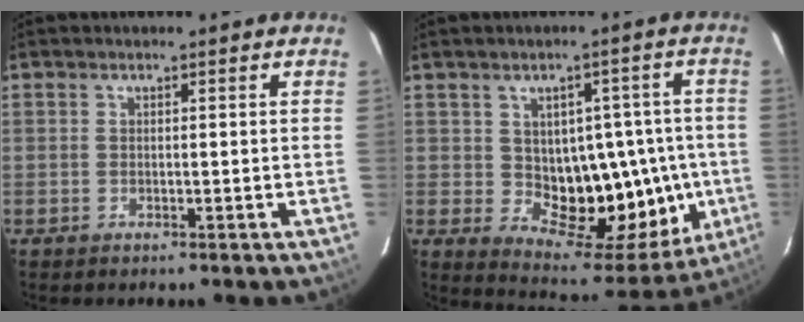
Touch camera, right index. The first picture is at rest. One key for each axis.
{"total": 15.6, "fx": -1.0, "fy": 8.8, "fz": 12.8, "tx": -0.147, "ty": 0.024, "tz": 0.016}